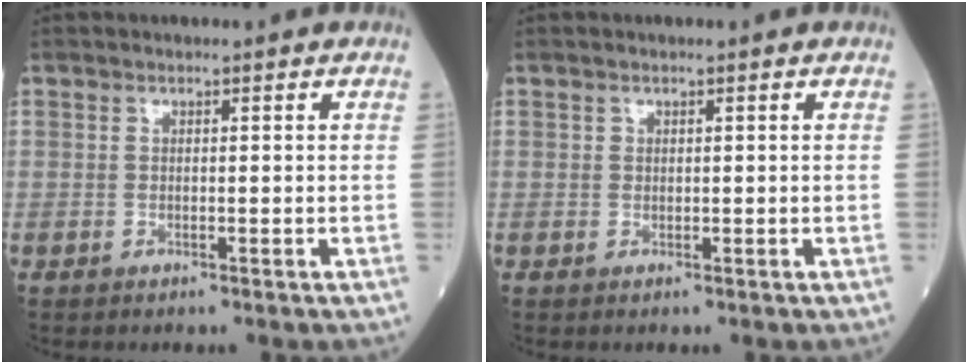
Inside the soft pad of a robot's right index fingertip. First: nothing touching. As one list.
[{"total": 0.0}]